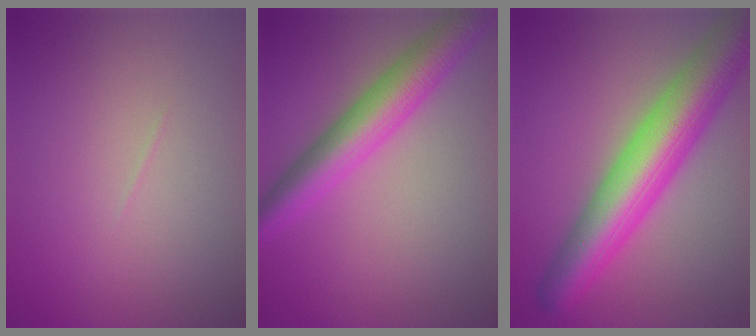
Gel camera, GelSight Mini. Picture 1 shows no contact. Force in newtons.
{"total": 6.3, "press": 6.3, "slide": 0.0}
{"total": 9.7, "press": 9.7, "slide": 0.3}